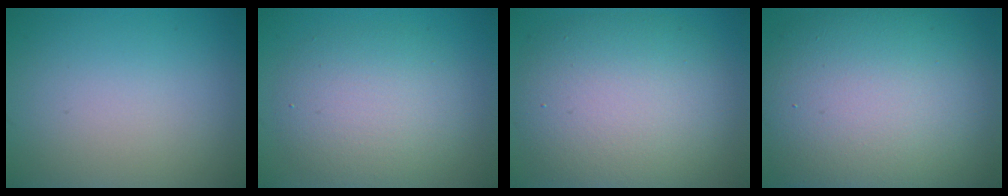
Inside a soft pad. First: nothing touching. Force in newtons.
{"total": 5.3, "press": 5.3, "slide": 0.4}
{"total": 9.9, "press": 9.9, "slide": 1.0}
{"total": 15.0, "press": 15.0, "slide": 0.5}